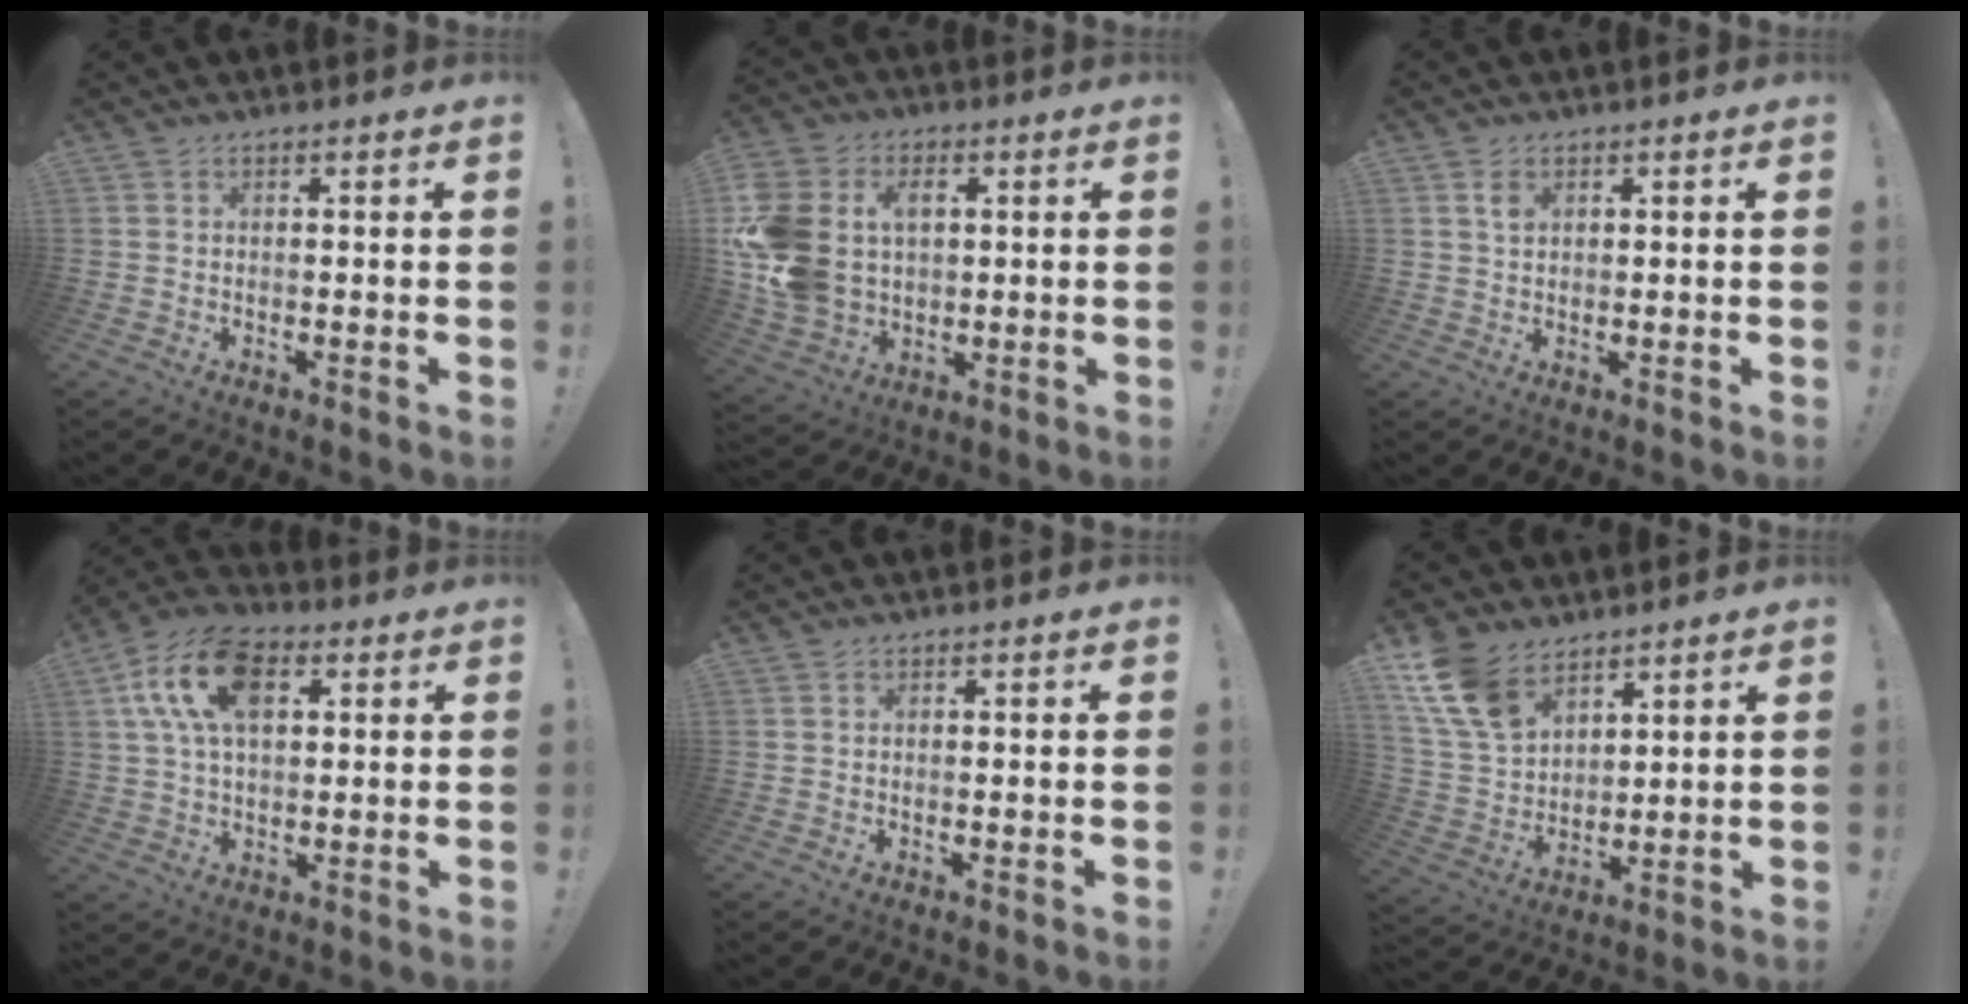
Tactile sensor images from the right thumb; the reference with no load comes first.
{"total": 17.2, "force": [3.5, 13.3, 10.4], "torque": [-0.213, -0.010, 0.066]}
{"total": 2.4, "force": [1.1, 1.4, 1.6], "torque": [-0.010, -0.008, 0.015]}
{"total": 15.9, "force": [5.3, 9.3, 11.8], "torque": [-0.221, 0.001, 0.095]}
{"total": 0.0}
{"total": 14.1, "force": [9.1, 8.3, 6.8], "torque": [-0.136, -0.048, 0.177]}